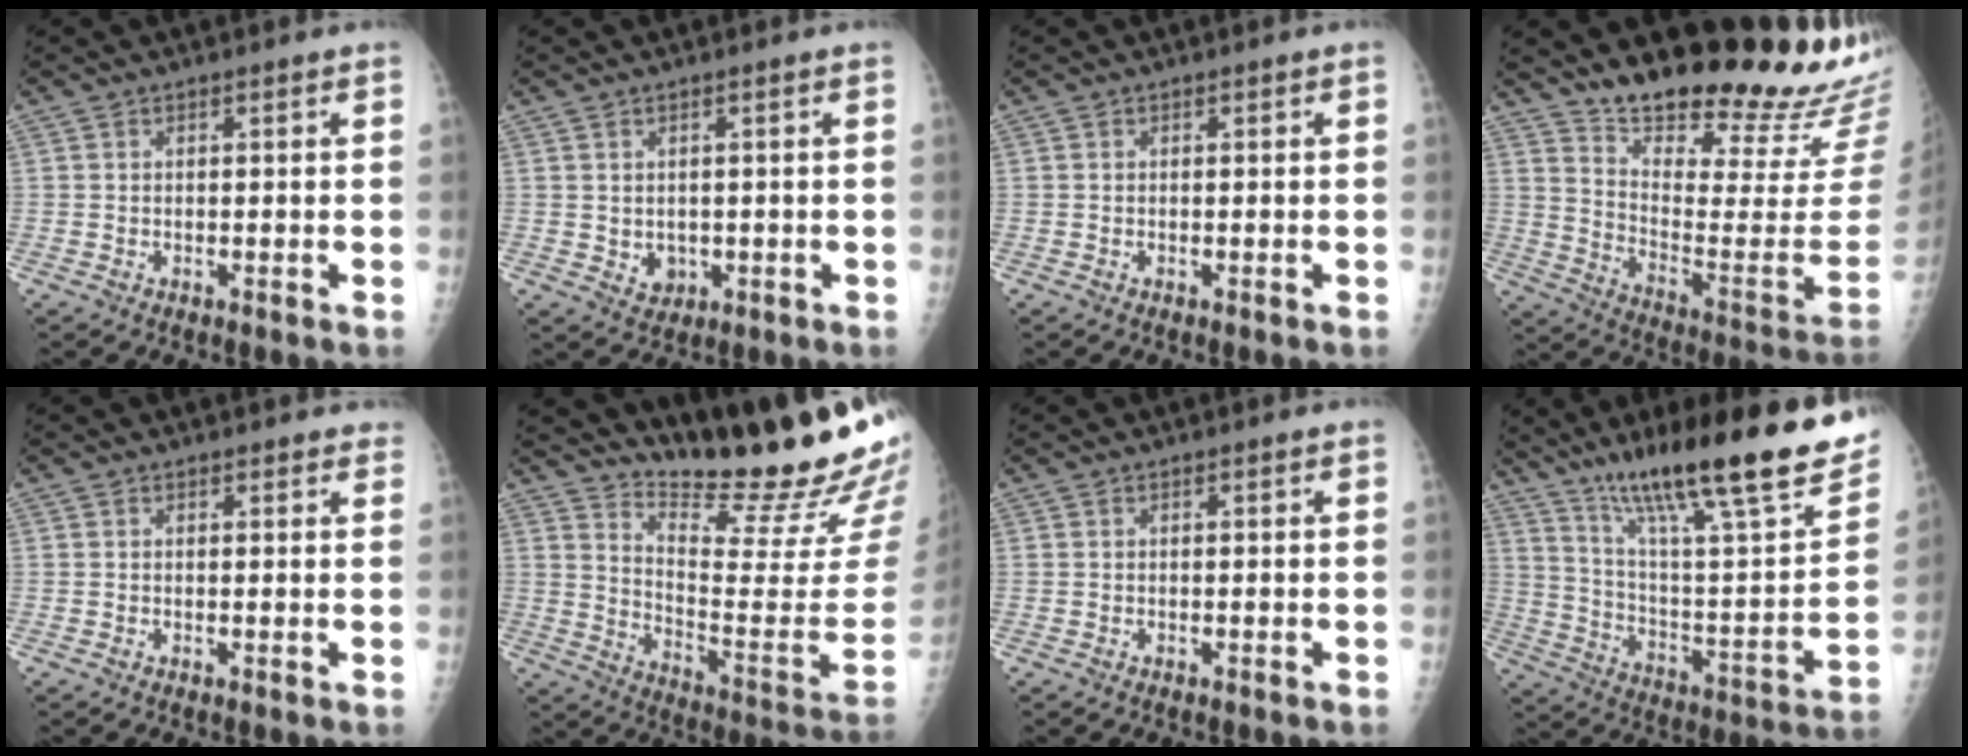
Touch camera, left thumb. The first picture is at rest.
{"total": 2.7, "force": [0.1, 2.2, 1.5], "torque": [-0.014, -0.004, 0.011]}
{"total": 0.0}
{"total": 24.6, "force": [20.3, 5.1, 12.9], "torque": [-0.170, -0.151, 0.289]}
{"total": 2.3, "force": [2.1, 0.8, 0.6], "torque": [0.008, -0.003, 0.015]}
{"total": 22.5, "force": [20.0, 2.3, 10.1], "torque": [-0.125, -0.183, 0.285]}
{"total": 0.0}
{"total": 30.6, "force": [20.1, 5.9, 22.4], "torque": [-0.324, -0.051, 0.318]}